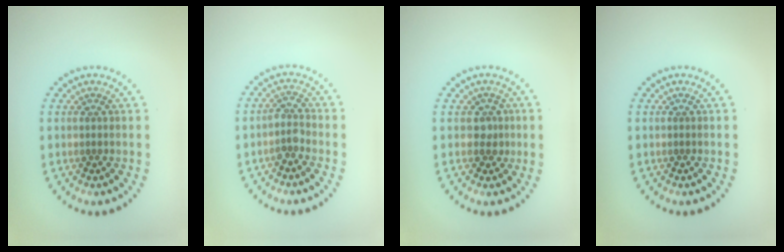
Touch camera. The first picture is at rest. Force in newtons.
{"total": 1.6, "press": 1.3, "slide": 1.1}
{"total": 1.6, "press": 1.3, "slide": 1.0}
{"total": 0.0}